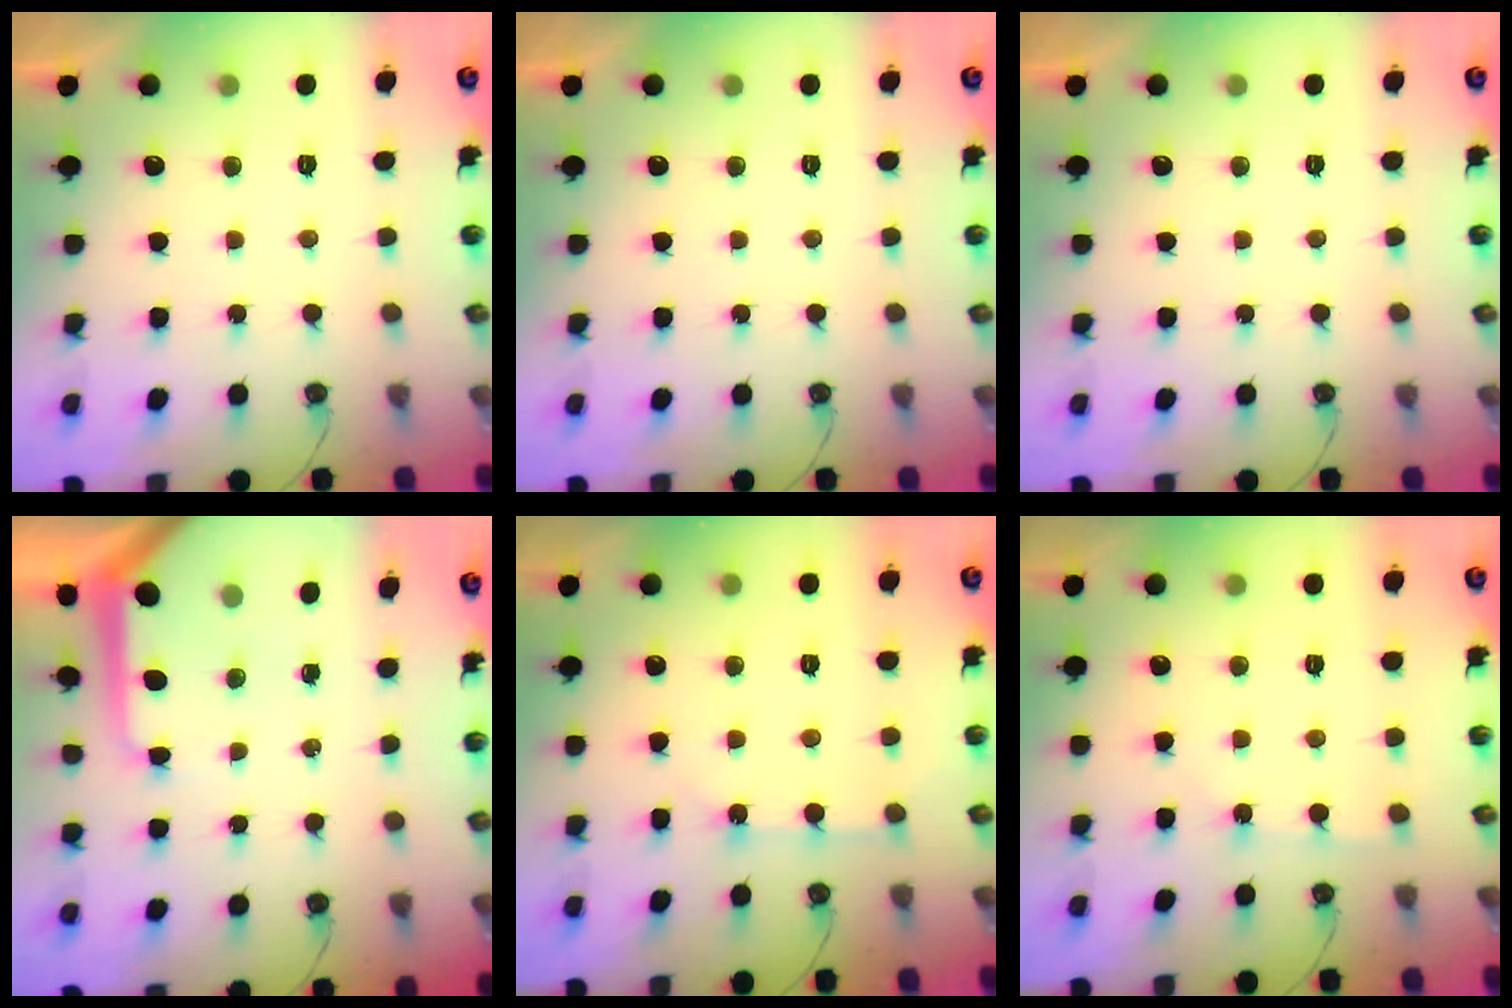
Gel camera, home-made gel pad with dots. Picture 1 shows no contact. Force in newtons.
{"total": 0.0}
{"total": 0.0}
{"total": 8.2, "press": 8.1, "slide": 0.8}
{"total": 4.3, "press": 4.3, "slide": 0.3}
{"total": 2.4, "press": 2.3, "slide": 0.4}